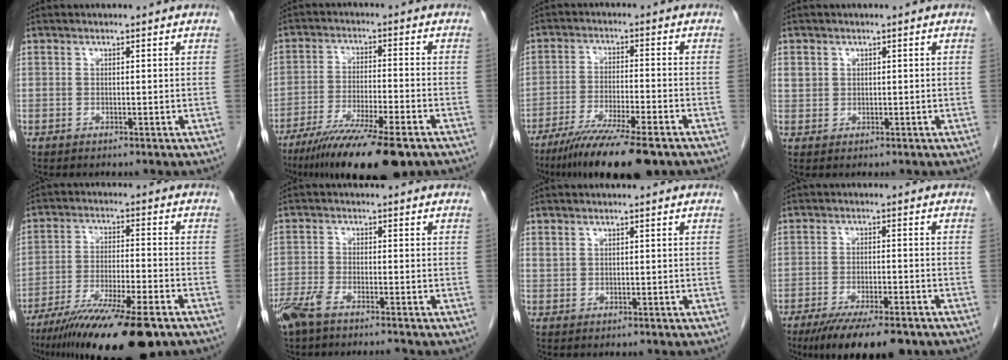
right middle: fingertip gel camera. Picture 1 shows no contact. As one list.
[{"total": 15.6, "force": [-11.3, 1.8, 10.5], "torque": [-0.165, -0.040, -0.184]}, {"total": 13.8, "force": [-10.3, 1.3, 9.0], "torque": [-0.149, -0.036, -0.168]}, {"total": 2.0, "force": [0.6, 1.9, 0.5], "torque": [-0.010, 0.007, 0.016]}, {"total": 17.3, "force": [-12.7, 1.7, 11.6], "torque": [-0.182, -0.043, -0.209]}, {"total": 5.7, "force": [-4.7, 1.1, 3.0], "torque": [-0.063, -0.007, -0.090]}, {"total": 0.7, "force": [0.4, 0.6, 0.2], "torque": [-0.007, 0.004, 0.008]}, {"total": 11.6, "force": [-8.6, 2.6, 7.2], "torque": [-0.107, -0.017, -0.132]}]